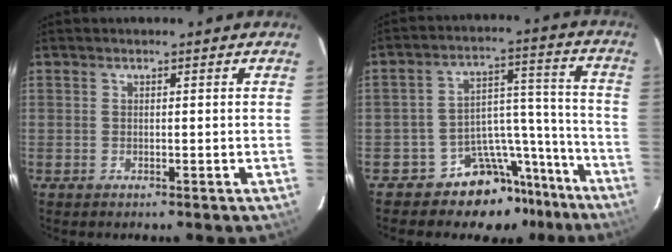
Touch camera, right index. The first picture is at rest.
{"total": 13.5, "force": [-11.4, 6.8, 2.0], "torque": [-0.015, 0.075, -0.167]}